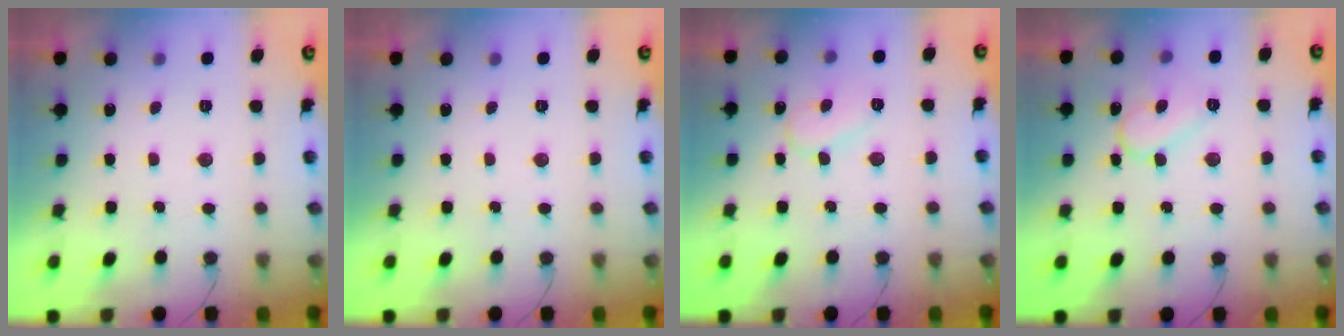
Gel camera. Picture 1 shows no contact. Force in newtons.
{"total": 0.0}
{"total": 8.8, "press": 8.8, "slide": 0.8}
{"total": 10.4, "press": 10.4, "slide": 0.8}